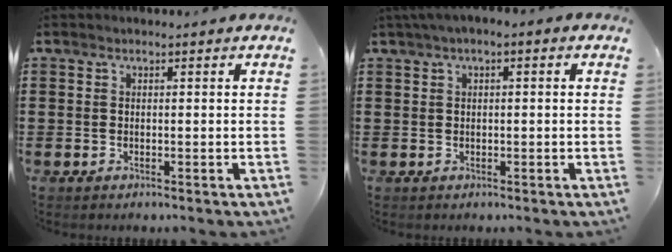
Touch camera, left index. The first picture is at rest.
{"total": 1.3, "force": [-0.2, 0.3, 1.2], "torque": [-0.021, -0.001, -0.003]}